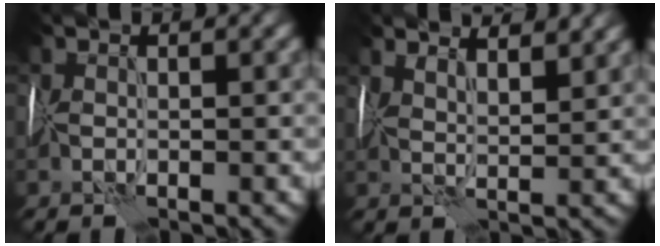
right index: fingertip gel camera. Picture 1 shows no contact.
{"total": 6.1, "force": [4.8, 1.8, 3.3], "torque": [-0.053, 0.029, 0.058]}